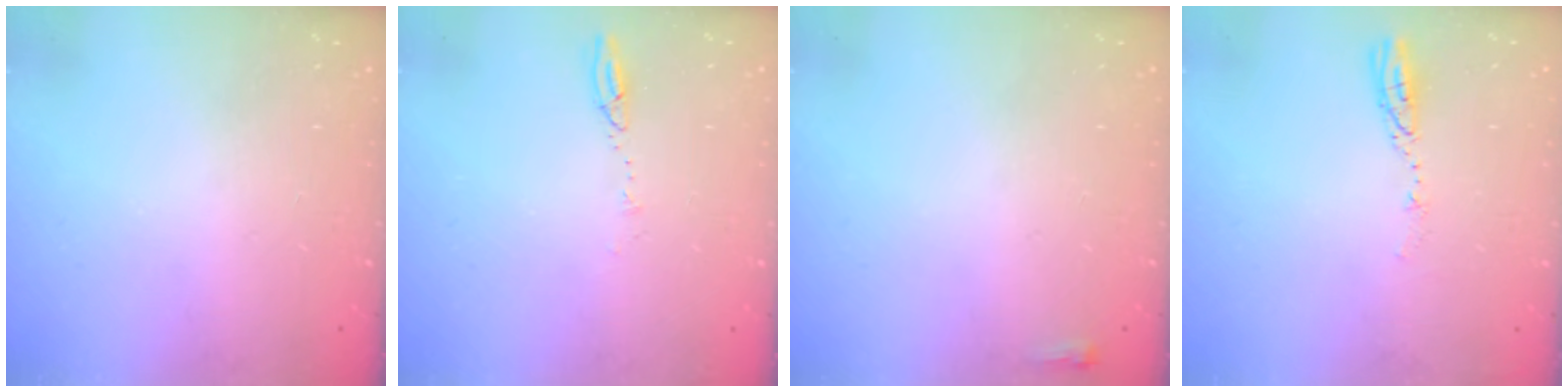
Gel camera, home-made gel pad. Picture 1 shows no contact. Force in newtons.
{"total": 5.3, "press": 5.2, "slide": 0.5}
{"total": 2.1, "press": 2.0, "slide": 0.5}
{"total": 4.2, "press": 4.2, "slide": 0.4}